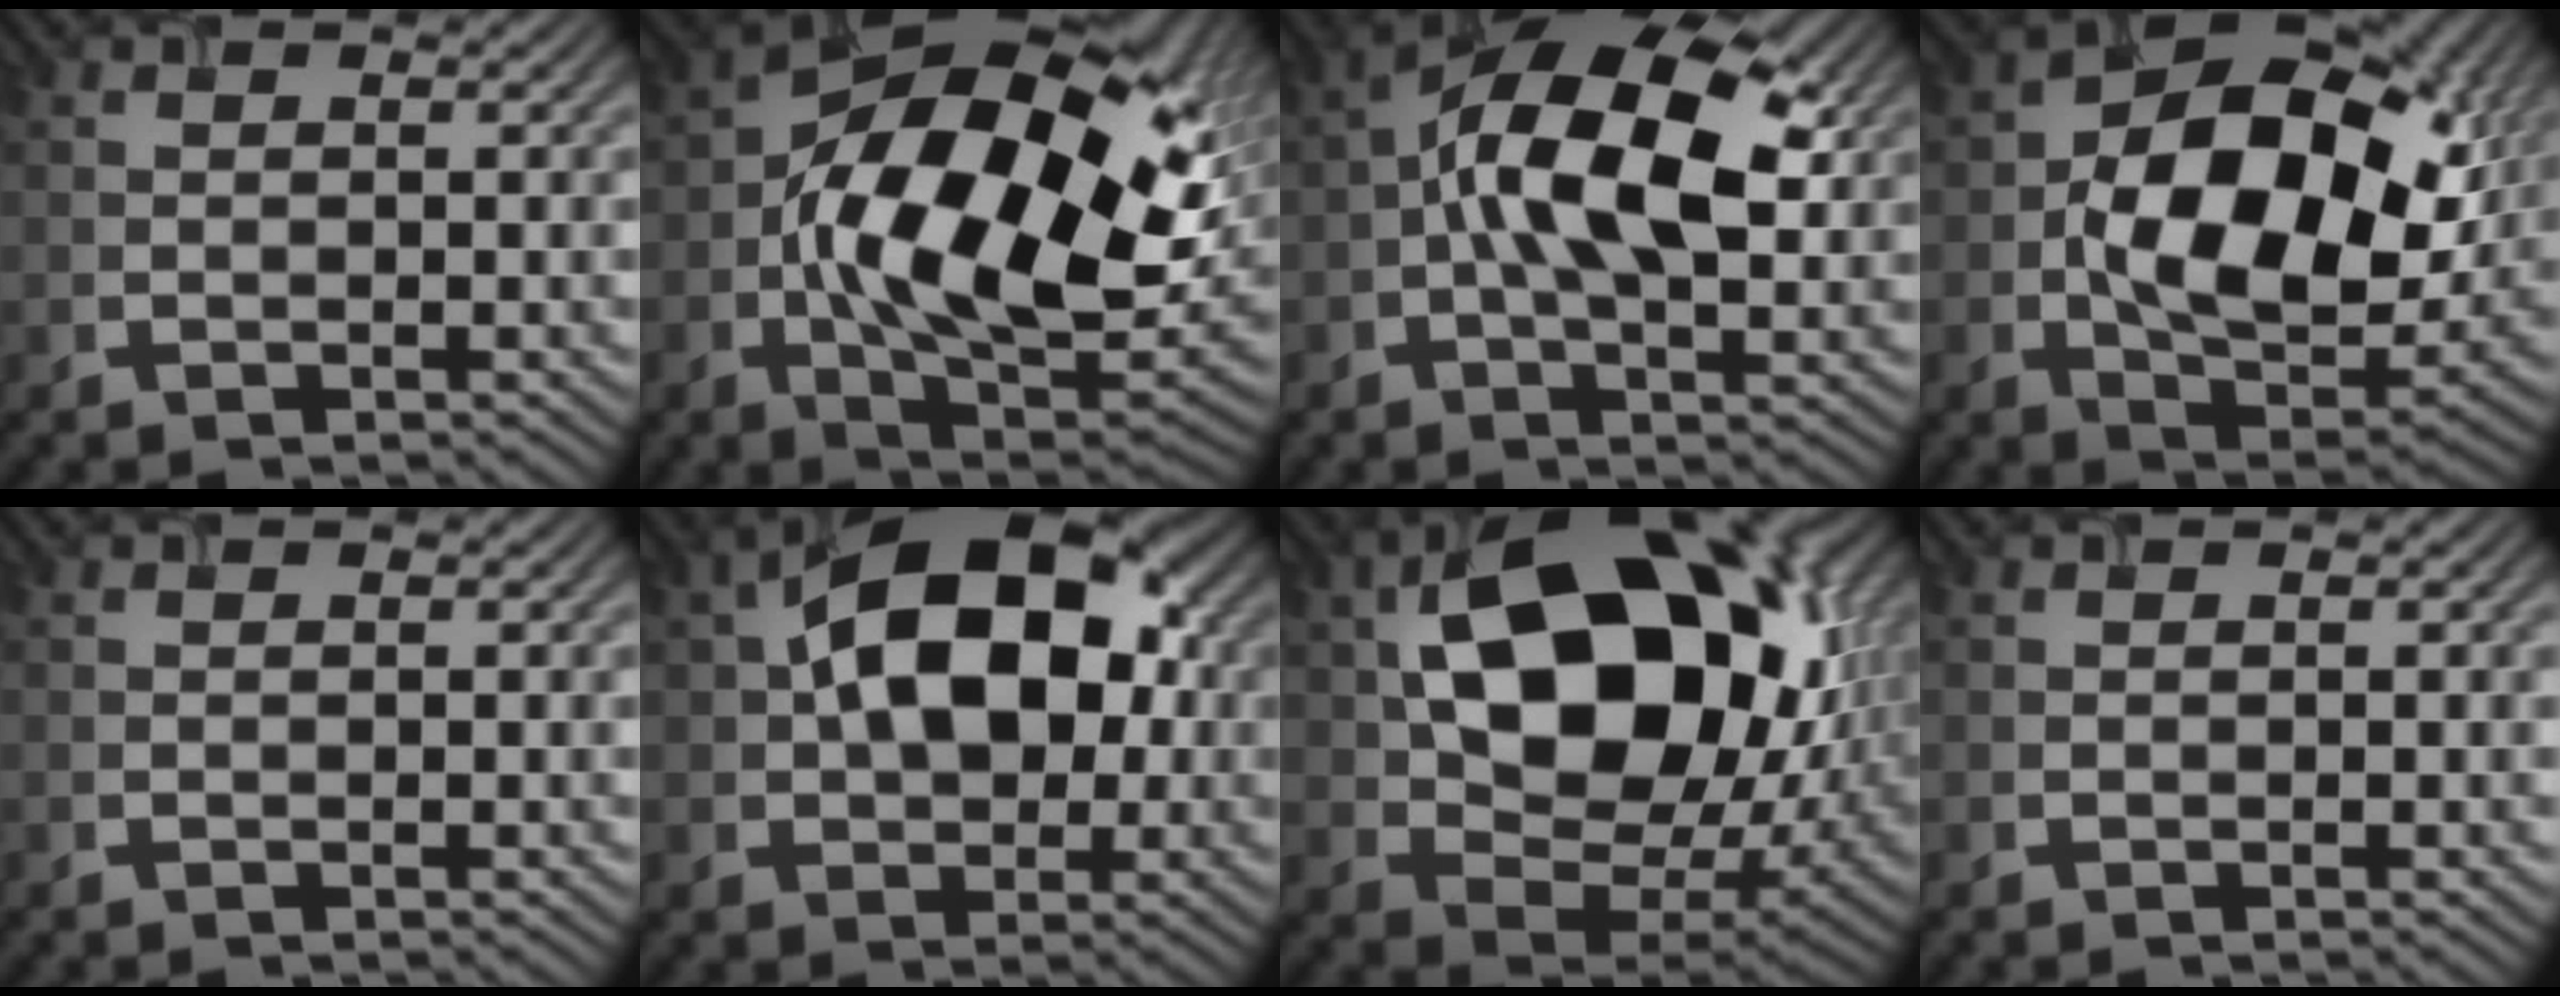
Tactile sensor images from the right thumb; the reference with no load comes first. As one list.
[{"total": 19.8, "force": [0.3, 10.9, 16.5], "torque": [-0.300, -0.020, 0.008]}, {"total": 13.5, "force": [1.6, 6.7, 11.6], "torque": [-0.205, 0.020, 0.019]}, {"total": 16.6, "force": [0.7, 10.2, 13.1], "torque": [-0.224, -0.010, 0.021]}, {"total": 0.0}, {"total": 14.9, "force": [2.5, 9.4, 11.3], "torque": [-0.165, 0.025, 0.032]}, {"total": 18.9, "force": [3.7, 12.7, 13.6], "torque": [-0.231, -0.004, 0.075]}, {"total": 0.0}]